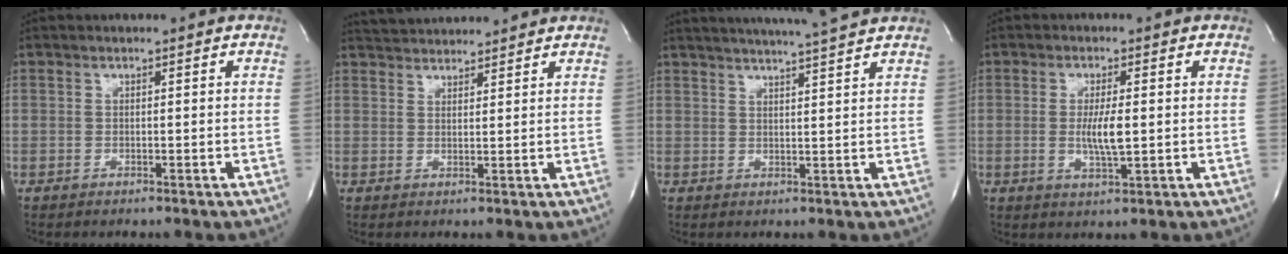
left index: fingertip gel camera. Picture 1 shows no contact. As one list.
[{"total": 7.3, "force": [7.1, 0.9, 1.4], "torque": [-0.030, 0.031, 0.109]}, {"total": 10.7, "force": [9.7, -0.9, 4.3], "torque": [-0.074, 0.008, 0.128]}, {"total": 4.7, "force": [-0.1, 0.7, 4.6], "torque": [-0.091, -0.007, -0.001]}]